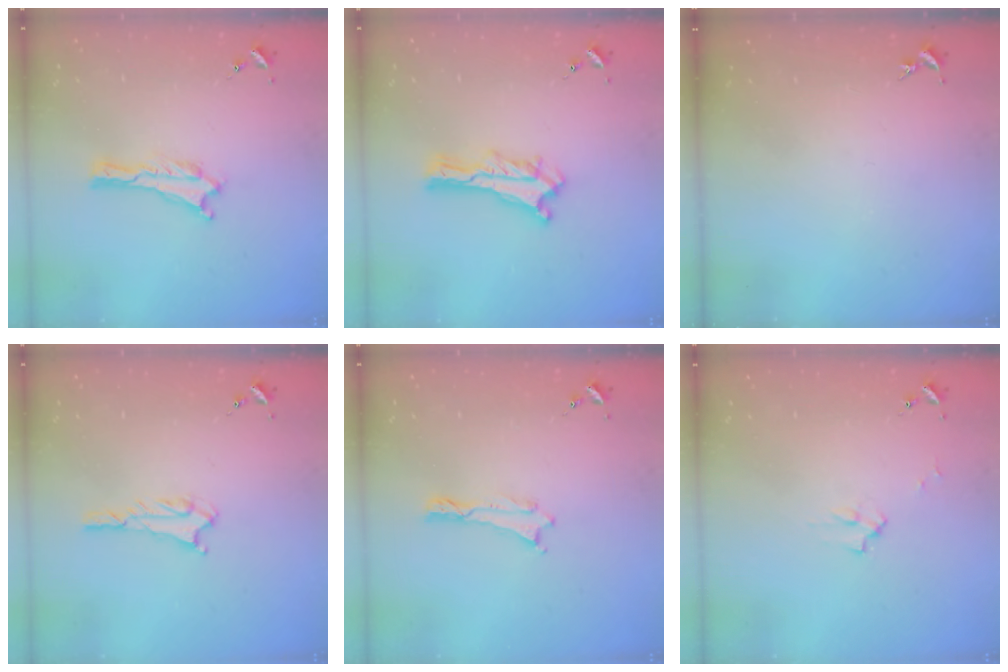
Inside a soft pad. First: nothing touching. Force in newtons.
{"total": 1.2, "press": 1.2, "slide": 0.2}
{"total": 0.0}
{"total": 1.8, "press": 1.8, "slide": 0.2}
{"total": 0.0}
{"total": 2.2, "press": 2.2, "slide": 0.3}